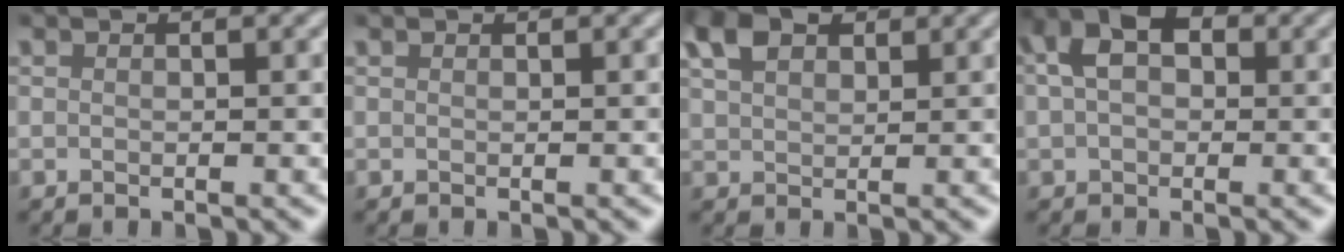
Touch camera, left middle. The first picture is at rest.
{"total": 0.0}
{"total": 4.7, "force": [2.5, 2.8, 2.7], "torque": [-0.063, 0.013, 0.045]}
{"total": 5.5, "force": [1.6, 3.7, 3.8], "torque": [-0.068, 0.018, 0.013]}